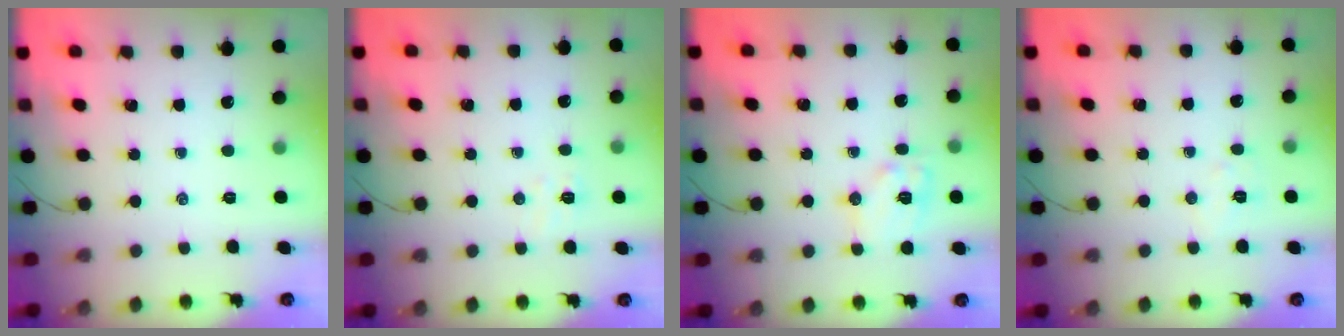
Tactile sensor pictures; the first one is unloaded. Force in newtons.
{"total": 4.5, "press": 4.4, "slide": 1.3}
{"total": 11.1, "press": 11.1, "slide": 0.6}
{"total": 4.8, "press": 4.7, "slide": 0.9}